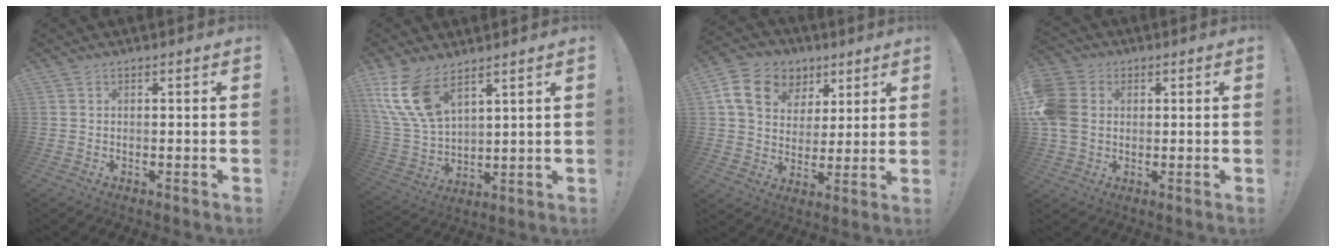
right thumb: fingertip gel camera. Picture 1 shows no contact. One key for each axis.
{"total": 14.5, "fx": 8.8, "fy": 7.2, "fz": 9.1, "tx": -0.207, "ty": -0.043, "tz": 0.169}
{"total": 14.7, "fx": 6.8, "fy": 11.1, "fz": 6.9, "tx": -0.104, "ty": -0.024, "tz": 0.133}
{"total": 11.0, "fx": 0.5, "fy": 9.0, "fz": 6.3, "tx": -0.133, "ty": 0.011, "tz": 0.015}